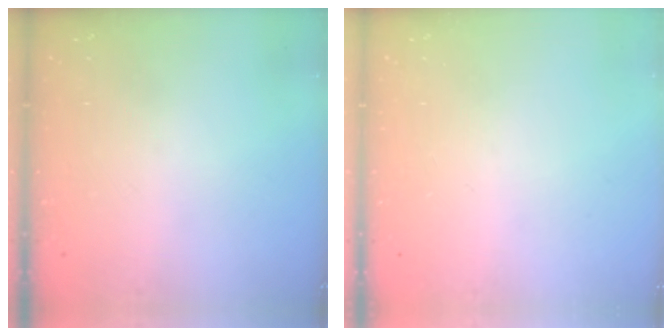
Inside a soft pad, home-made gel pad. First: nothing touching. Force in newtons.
{"total": 0.0}